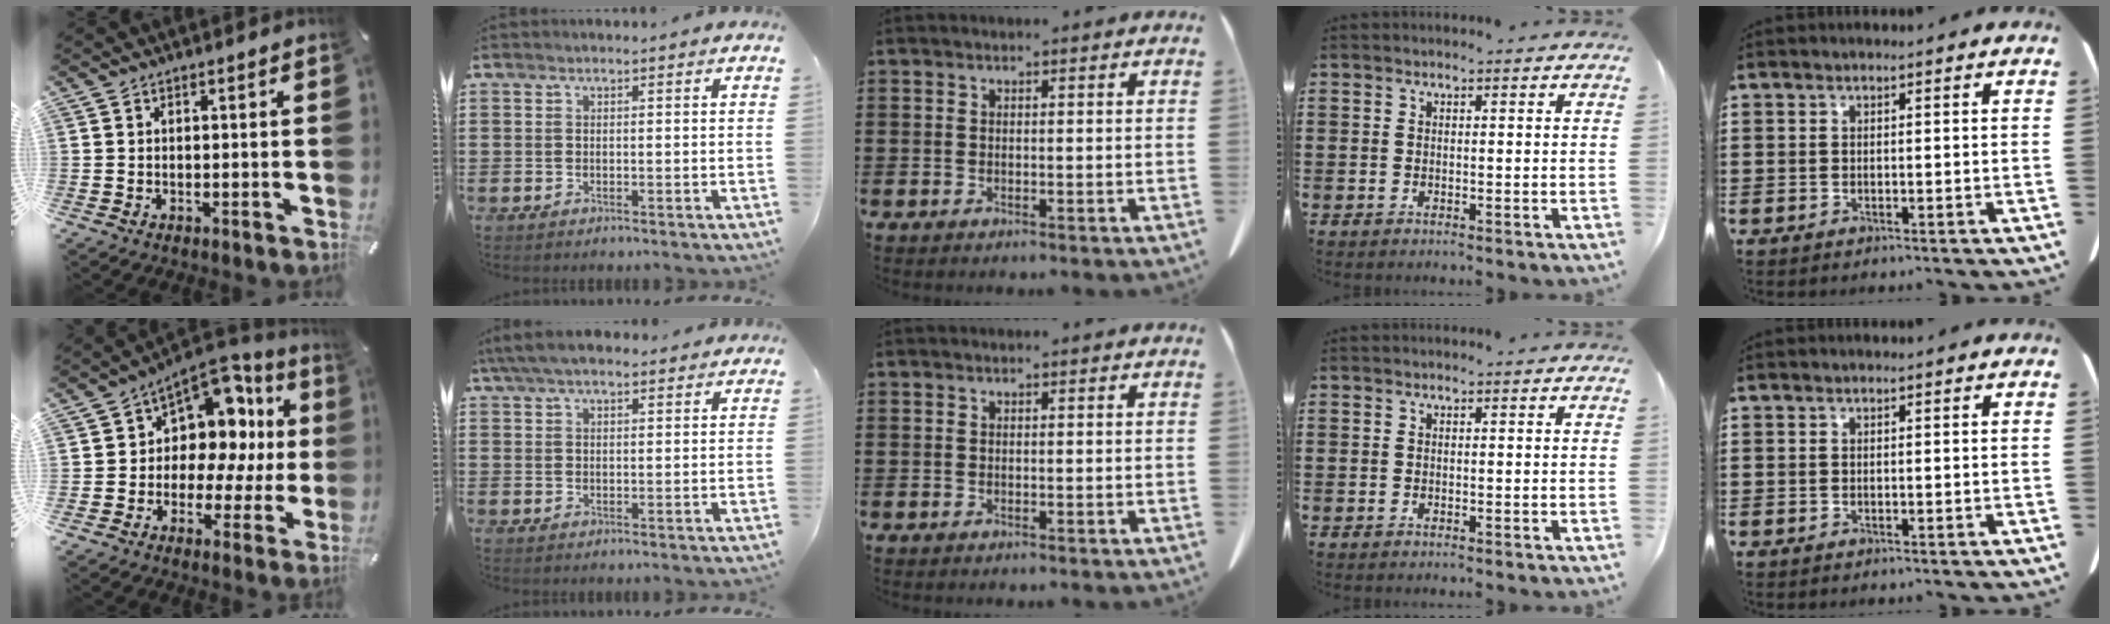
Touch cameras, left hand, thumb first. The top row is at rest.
{"thumb": {"total": 12.0, "force": [5.0, 9.0, 6.2], "torque": [-0.073, -0.061, 0.089]}, "index": {"total": 4.8, "force": [3.7, 1.4, 2.7], "torque": [-0.061, 0.003, 0.069]}}